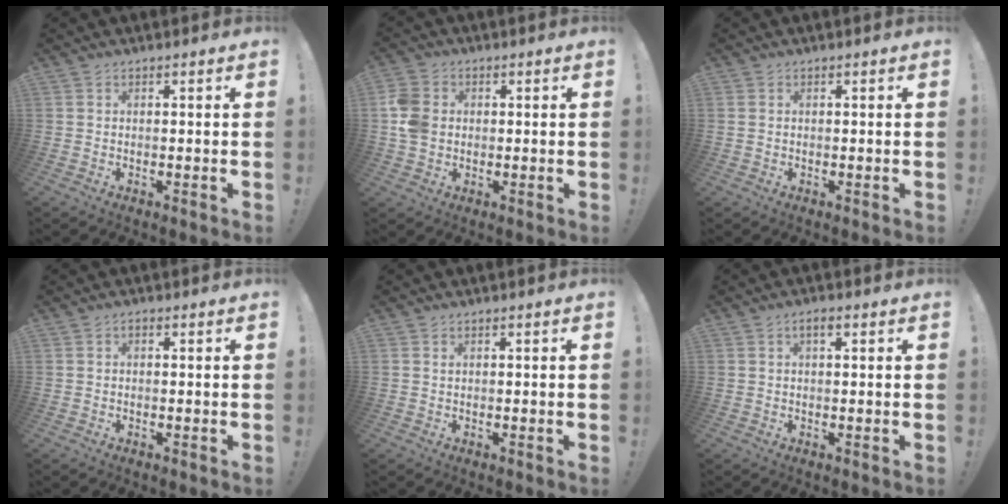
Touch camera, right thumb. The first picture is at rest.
{"total": 9.2, "force": [0.6, 7.5, 5.2], "torque": [-0.111, 0.011, 0.015]}
{"total": 0.7, "force": [0.2, 0.5, 0.3], "torque": [-0.013, 0.004, 0.006]}
{"total": 0.8, "force": [-0.4, 0.5, 0.4], "torque": [-0.008, 0.002, -0.008]}
{"total": 0.5, "force": [0.2, 0.5, 0.1], "torque": [0.005, -0.001, 0.002]}
{"total": 2.3, "force": [0.8, 1.0, 1.9], "torque": [-0.032, 0.003, 0.010]}